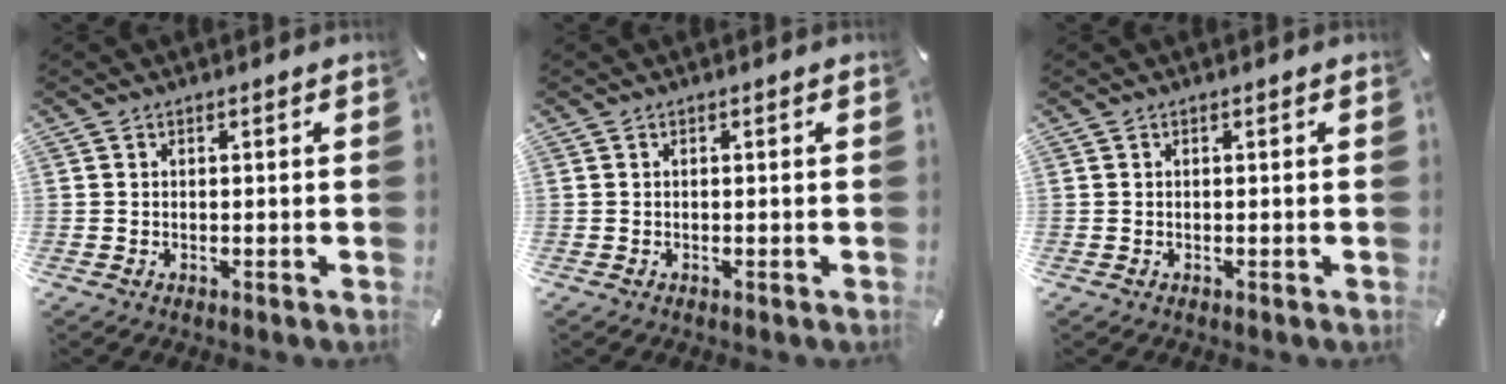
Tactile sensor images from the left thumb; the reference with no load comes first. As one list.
[{"total": 0.0}, {"total": 0.0}]